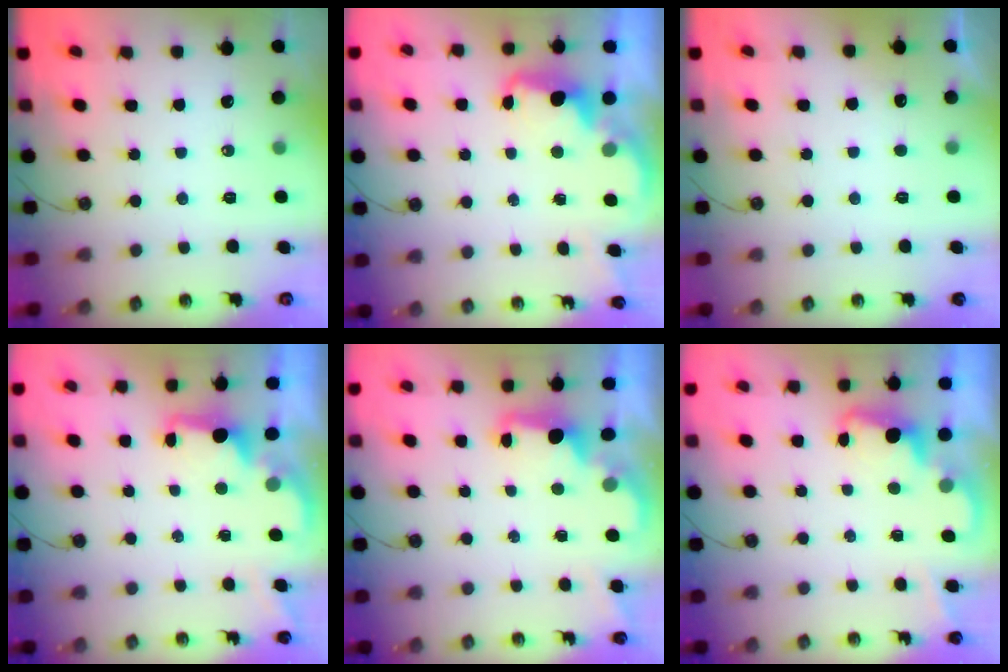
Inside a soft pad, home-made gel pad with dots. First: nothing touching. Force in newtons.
{"total": 2.6, "press": 2.5, "slide": 0.7}
{"total": 2.6, "press": 2.4, "slide": 1.0}
{"total": 2.0, "press": 1.9, "slide": 0.8}
{"total": 2.1, "press": 2.0, "slide": 0.7}
{"total": 2.3, "press": 2.3, "slide": 0.5}